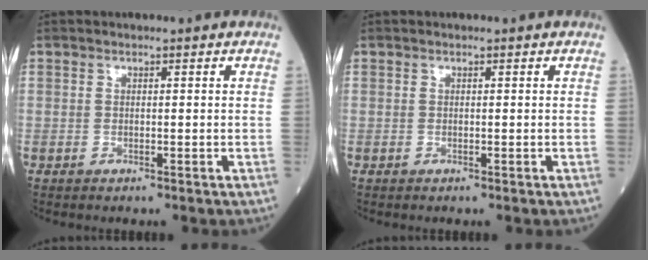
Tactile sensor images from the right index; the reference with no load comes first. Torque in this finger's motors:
{"motor_torque": [0.00, 0.00, 0.00, 0.00]}